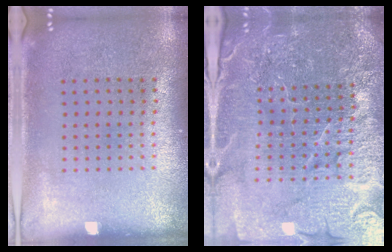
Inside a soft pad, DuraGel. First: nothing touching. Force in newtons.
{"total": 5.7, "press": 5.1, "slide": 2.4}